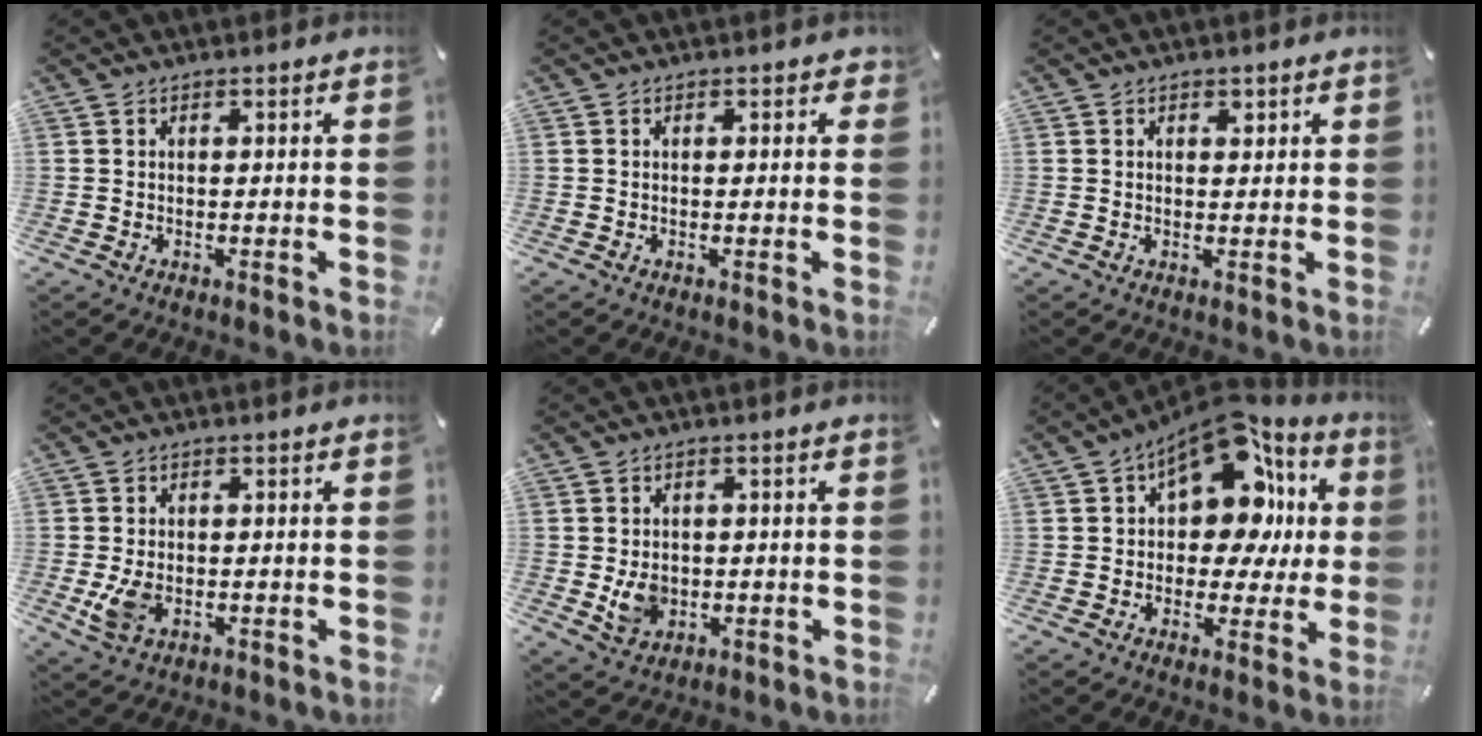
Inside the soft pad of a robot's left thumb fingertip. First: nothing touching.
{"total": 0.7, "force": [0.1, 0.6, 0.4], "torque": [-0.001, 0.001, -0.002]}
{"total": 1.3, "force": [0.6, 1.1, 0.5], "torque": [0.005, -0.003, 0.006]}
{"total": 4.8, "force": [-0.8, 3.3, 3.4], "torque": [-0.069, -0.005, -0.015]}
{"total": 5.7, "force": [-0.5, 4.8, 3.0], "torque": [-0.049, -0.007, -0.011]}
{"total": 17.5, "force": [7.8, 10.2, 11.8], "torque": [-0.170, -0.059, 0.134]}